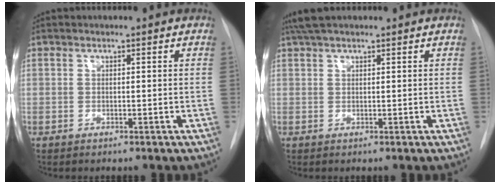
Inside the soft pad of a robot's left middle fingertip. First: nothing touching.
{"total": 4.2, "force": [3.5, 0.8, 2.3], "torque": [-0.043, 0.030, 0.064]}